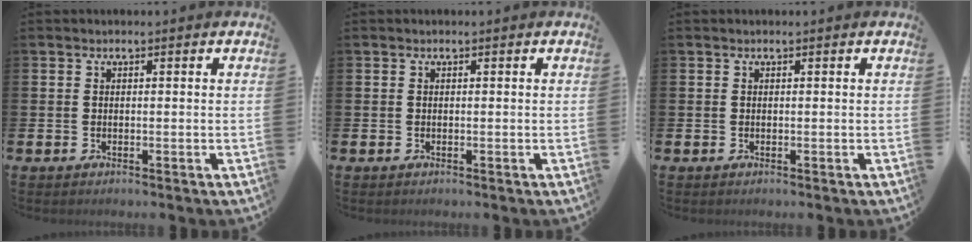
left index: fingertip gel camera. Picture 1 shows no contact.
{"total": 0.0}
{"total": 0.0}